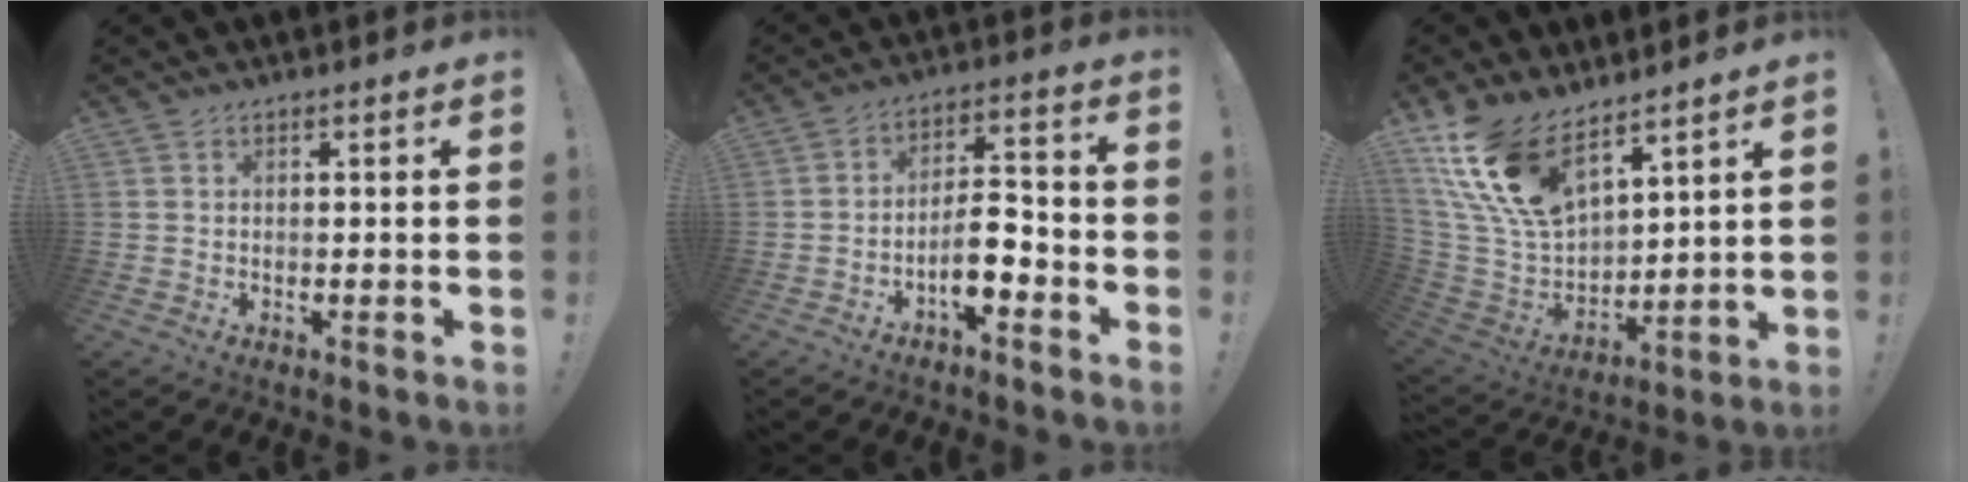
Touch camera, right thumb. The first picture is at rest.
{"total": 9.3, "force": [-4.7, 3.3, 7.2], "torque": [-0.128, 0.025, -0.080]}
{"total": 18.4, "force": [12.2, 9.3, 10.2], "torque": [-0.218, -0.074, 0.232]}